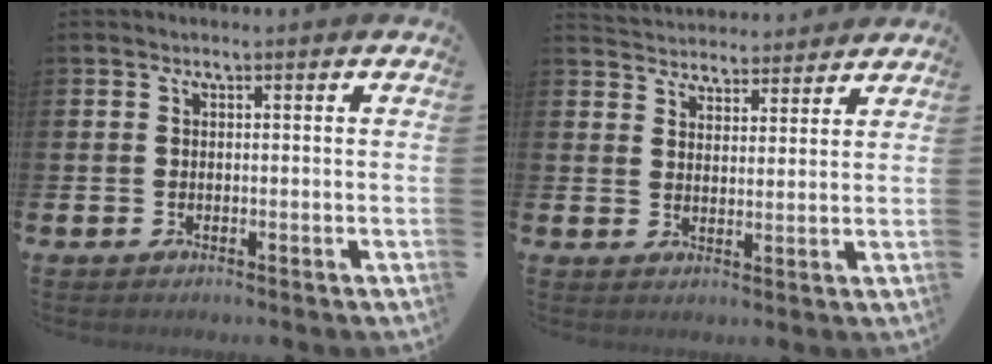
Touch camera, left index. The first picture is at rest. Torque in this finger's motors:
{"motor_torque": [1.05, -1.08, 0.08, 0.06]}